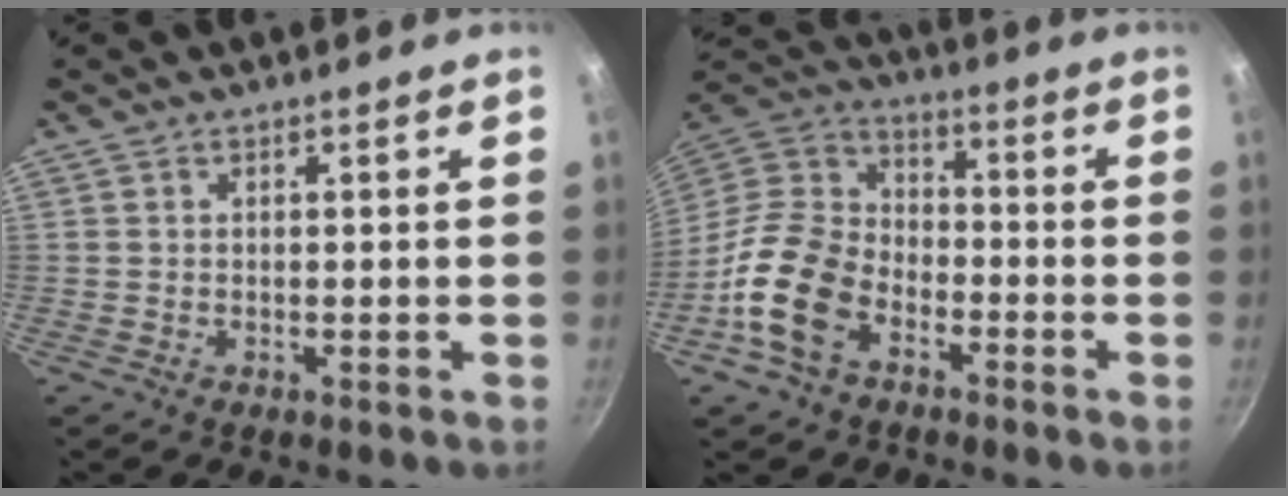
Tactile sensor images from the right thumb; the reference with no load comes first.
{"total": 15.4, "force": [-7.0, 10.2, 9.1], "torque": [-0.152, 0.052, -0.154]}